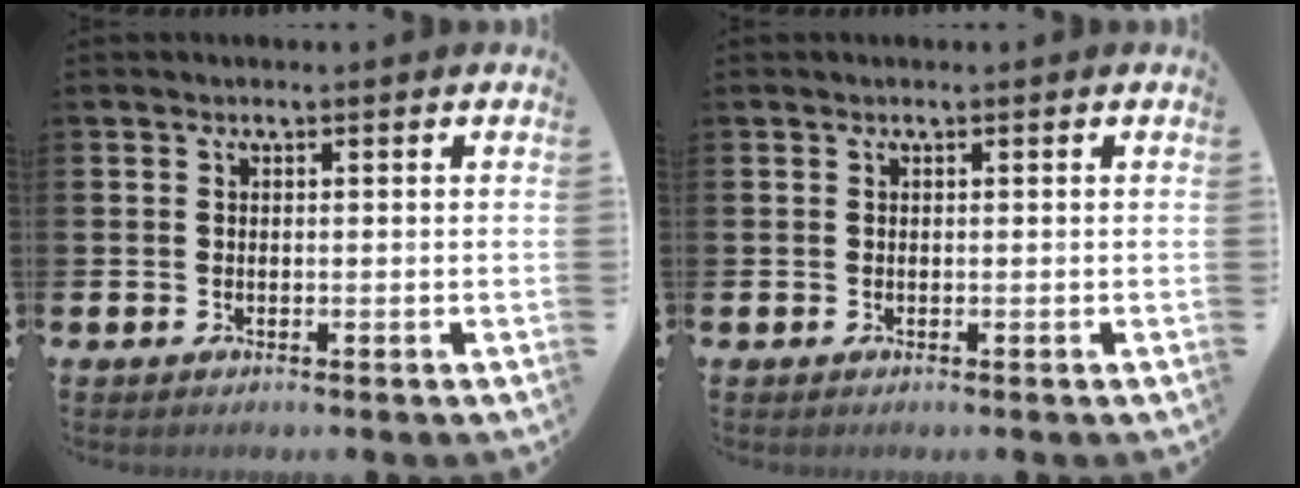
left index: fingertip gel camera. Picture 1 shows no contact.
{"total": 0.0}